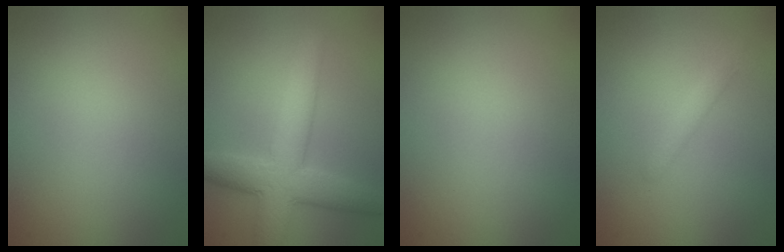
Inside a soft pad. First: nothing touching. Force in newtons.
{"total": 6.5, "press": 6.5, "slide": 0.2}
{"total": 0.0}
{"total": 1.3, "press": 1.3, "slide": 0.1}